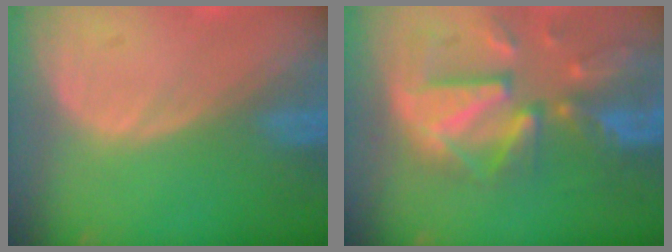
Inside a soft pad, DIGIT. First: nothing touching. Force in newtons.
{"total": 12.1, "press": 10.4, "slide": 6.2}